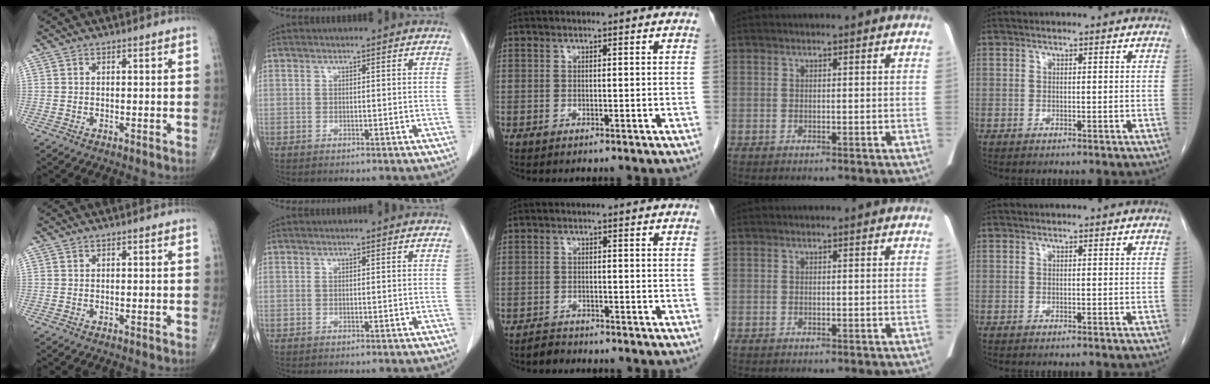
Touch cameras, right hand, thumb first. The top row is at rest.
{"middle": {"total": 1.5, "force": [-1.4, 0.4, -0.3], "torque": [-0.003, -0.004, -0.026]}}